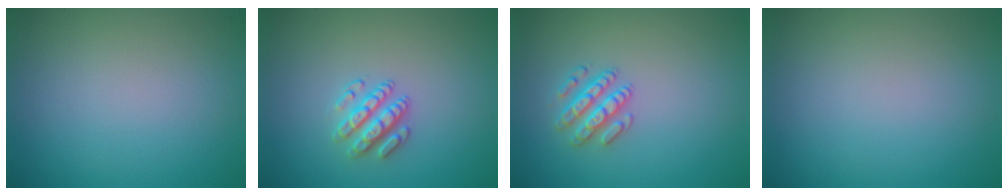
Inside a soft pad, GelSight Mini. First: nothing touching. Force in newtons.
{"total": 2.7, "press": 2.5, "slide": 1.0}
{"total": 2.6, "press": 2.6, "slide": 0.5}
{"total": 0.0}